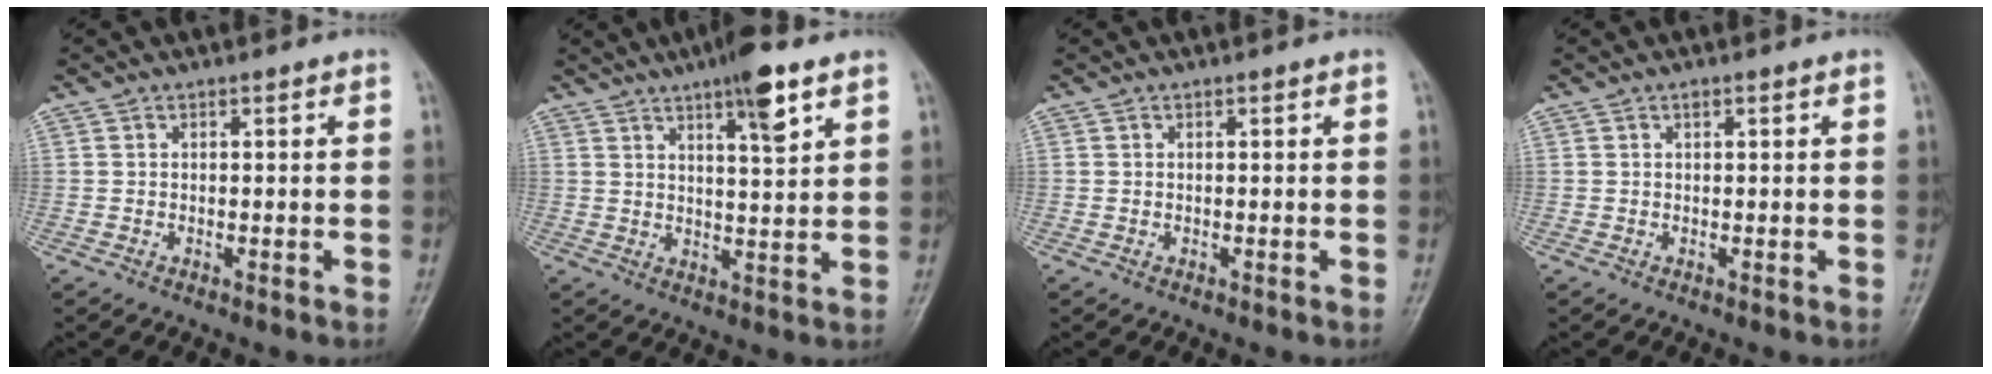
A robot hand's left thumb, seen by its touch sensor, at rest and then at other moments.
{"total": 8.2, "force": [4.8, 1.6, 6.5], "torque": [-0.095, -0.022, 0.075]}
{"total": 0.0}
{"total": 0.9, "force": [0.4, 0.4, 0.7], "torque": [-0.009, 0.001, 0.005]}